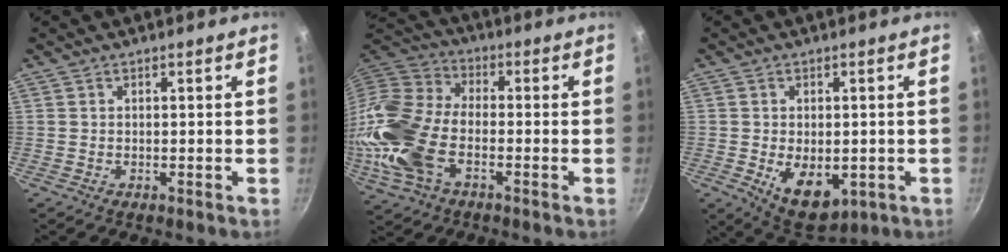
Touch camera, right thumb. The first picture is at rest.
{"total": 18.9, "force": [-4.9, 11.3, 14.4], "torque": [-0.302, 0.027, -0.113]}
{"total": 9.7, "force": [-2.1, 6.1, 7.4], "torque": [-0.087, -0.014, -0.011]}